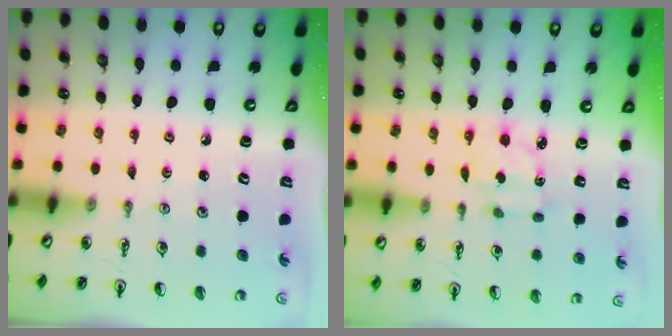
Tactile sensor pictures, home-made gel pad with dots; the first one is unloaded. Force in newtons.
{"total": 2.7, "press": 2.7, "slide": 0.2}